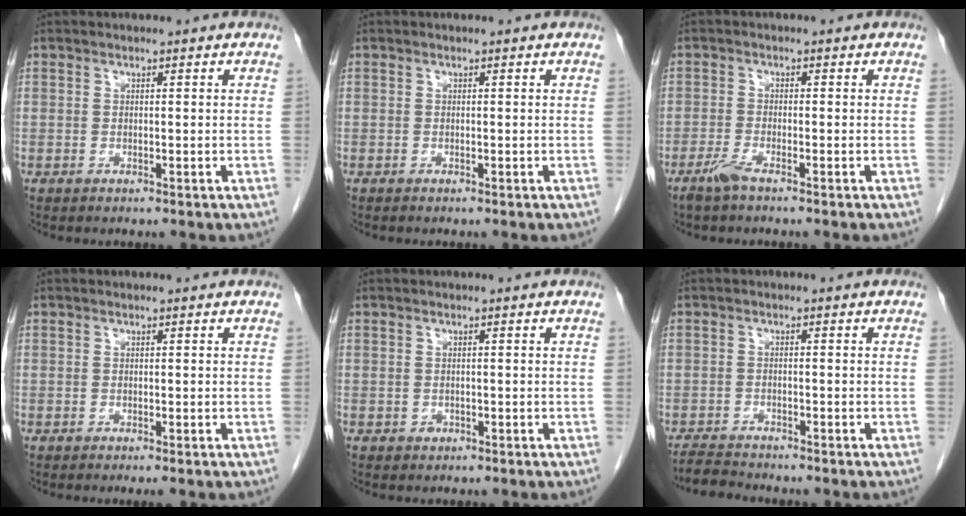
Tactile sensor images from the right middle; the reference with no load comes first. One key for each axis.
{"total": 0.0}
{"total": 2.4, "fx": -1.8, "fy": 0.0, "fz": 1.6, "tx": -0.042, "ty": -0.005, "tz": -0.042}
{"total": 0.6, "fx": -0.4, "fy": -0.1, "fz": 0.4, "tx": -0.012, "ty": -0.003, "tz": -0.005}
{"total": 0.7, "fx": -0.3, "fy": 0.6, "fz": 0.2, "tx": -0.004, "ty": 0.002, "tz": -0.003}
{"total": 3.1, "fx": -3.0, "fy": -0.2, "fz": 0.3, "tx": -0.010, "ty": -0.017, "tz": -0.056}